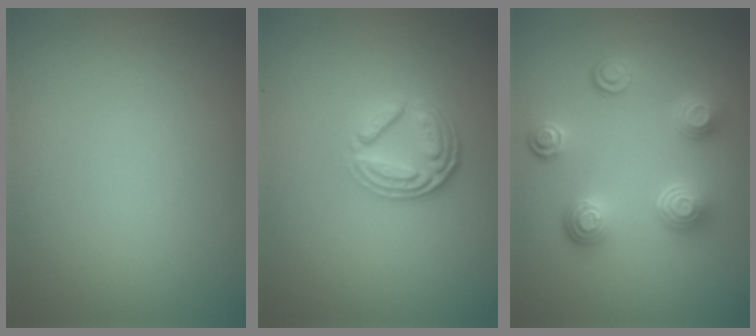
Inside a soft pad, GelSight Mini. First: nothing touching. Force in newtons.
{"total": 3.8, "press": 2.8, "slide": 2.6}
{"total": 4.5, "press": 3.5, "slide": 2.9}